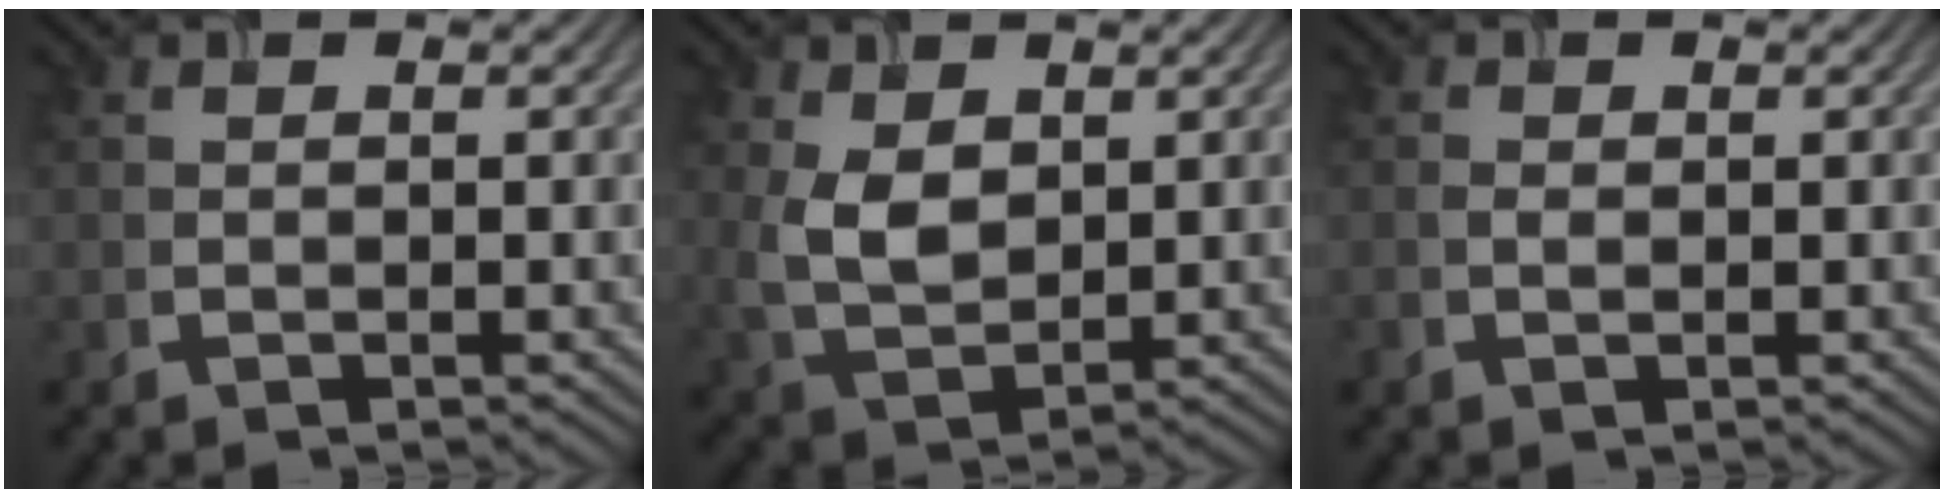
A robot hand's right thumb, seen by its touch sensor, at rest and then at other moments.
{"total": 5.6, "force": [1.3, 3.6, 4.1], "torque": [-0.099, -0.004, 0.032]}
{"total": 0.8, "force": [-0.1, 0.5, 0.6], "torque": [-0.014, -0.002, -0.002]}